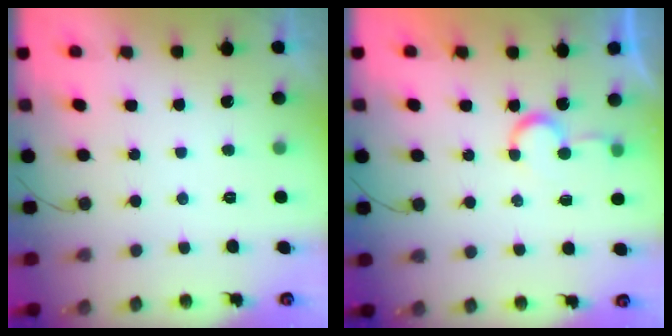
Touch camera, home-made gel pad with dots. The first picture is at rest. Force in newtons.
{"total": 5.7, "press": 5.7, "slide": 0.4}